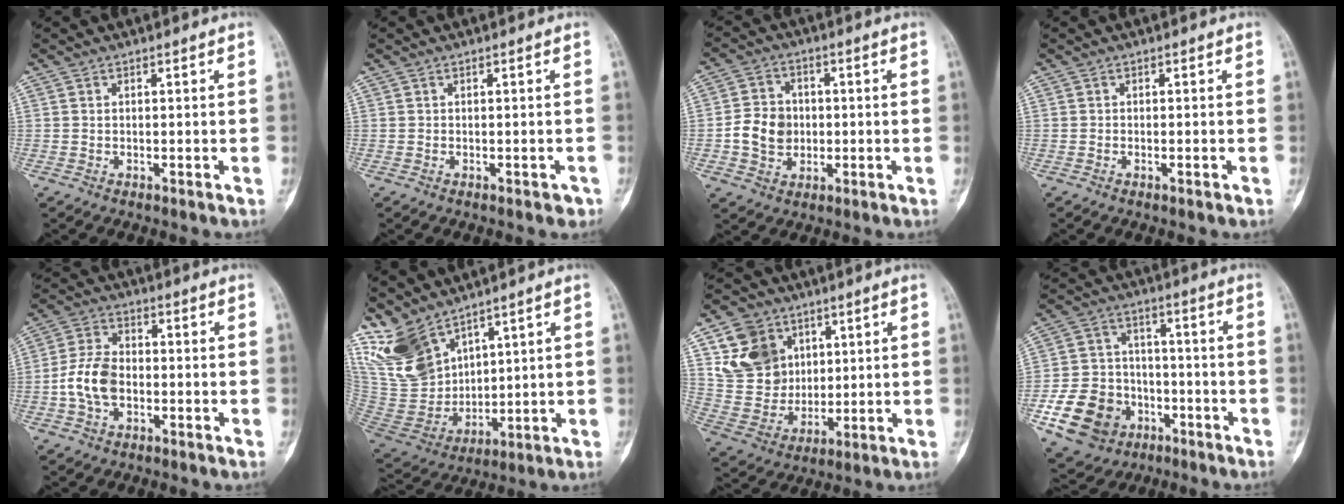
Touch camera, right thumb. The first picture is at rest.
{"total": 1.0, "force": [-0.4, 0.6, 0.6], "torque": [0.002, 0.007, -0.002]}
{"total": 8.3, "force": [-0.8, 7.5, 3.5], "torque": [-0.034, 0.012, -0.016]}
{"total": 0.6, "force": [-0.2, 0.1, 0.5], "torque": [-0.005, 0.003, -0.002]}
{"total": 8.5, "force": [-1.7, 5.6, 6.1], "torque": [-0.118, 0.019, -0.039]}
{"total": 15.6, "force": [11.7, 7.7, 6.8], "torque": [-0.117, -0.053, 0.256]}
{"total": 13.8, "force": [5.9, 11.2, 5.5], "torque": [-0.074, -0.018, 0.126]}
{"total": 15.8, "force": [-6.4, 12.7, 6.8], "torque": [-0.112, 0.044, -0.101]}